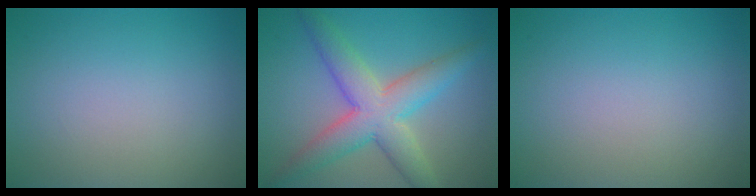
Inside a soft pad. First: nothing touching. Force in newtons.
{"total": 6.6, "press": 6.6, "slide": 0.1}
{"total": 0.0}